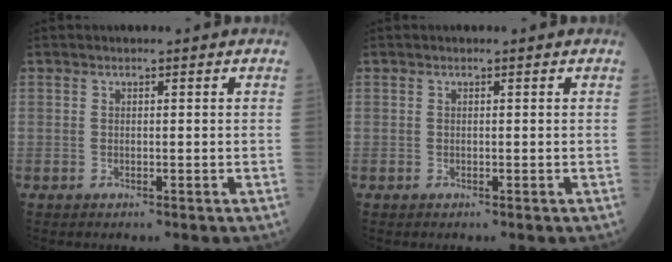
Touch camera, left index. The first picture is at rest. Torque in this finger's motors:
{"motor_torque": [0.15, -0.02, 0.04, 0.01]}